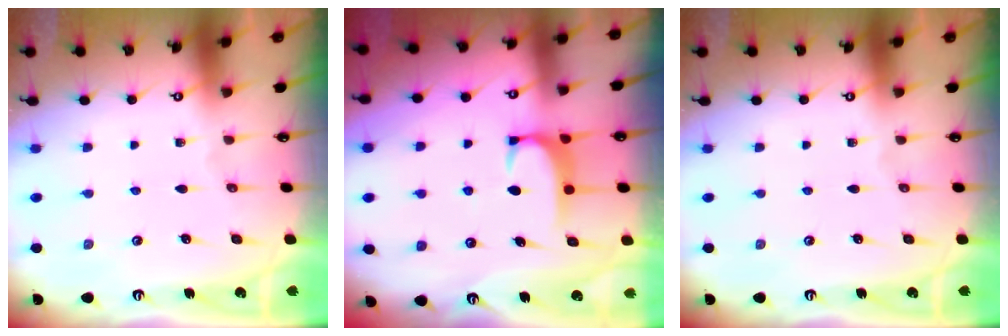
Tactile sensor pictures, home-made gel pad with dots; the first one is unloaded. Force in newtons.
{"total": 2.0, "press": 1.9, "slide": 0.5}
{"total": 0.0}